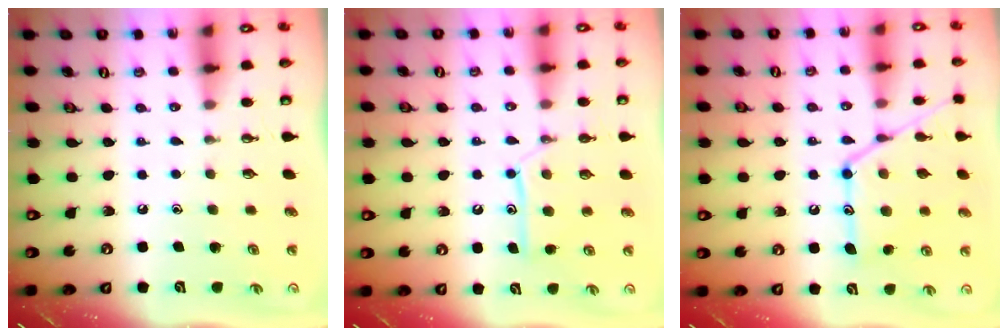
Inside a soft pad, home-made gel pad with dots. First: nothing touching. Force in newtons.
{"total": 11.8, "press": 11.7, "slide": 0.8}
{"total": 17.1, "press": 17.0, "slide": 1.2}